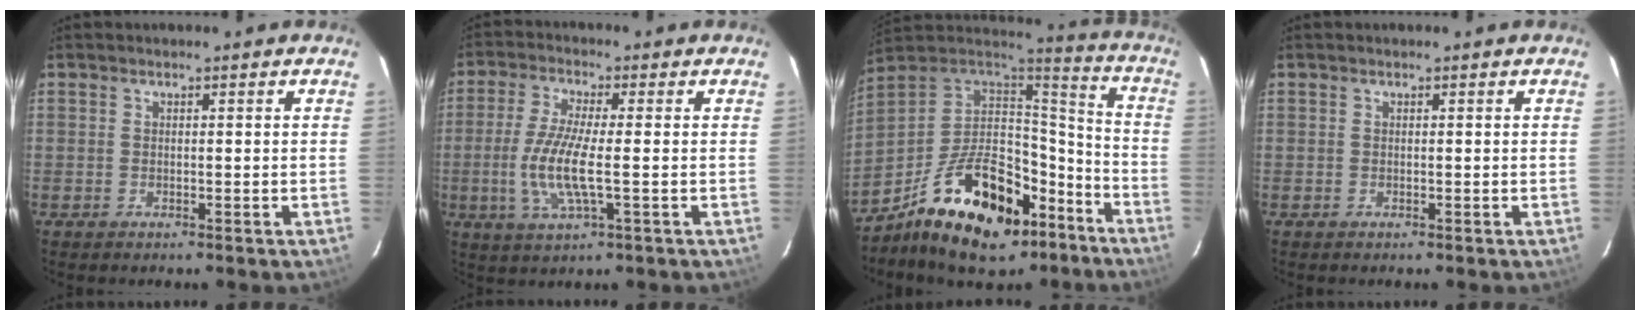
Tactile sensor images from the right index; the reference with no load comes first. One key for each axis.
{"total": 9.5, "fx": -1.6, "fy": 1.7, "fz": 9.2, "tx": -0.192, "ty": -0.010, "tz": -0.033}
{"total": 22.8, "fx": -13.1, "fy": 11.5, "fz": 14.6, "tx": -0.271, "ty": 0.026, "tz": -0.197}
{"total": 0.0}